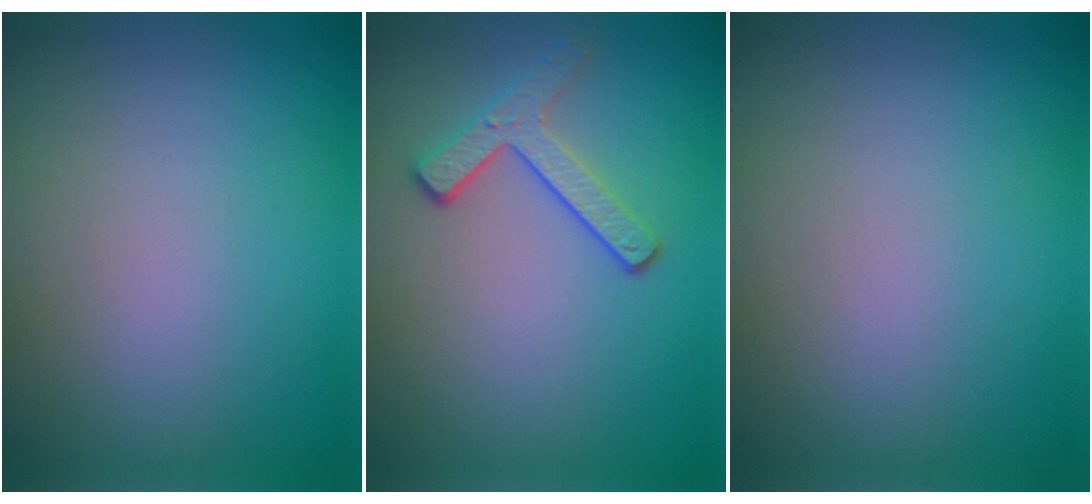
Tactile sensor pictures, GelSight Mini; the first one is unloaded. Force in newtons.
{"total": 2.7, "press": 2.3, "slide": 1.3}
{"total": 0.0}